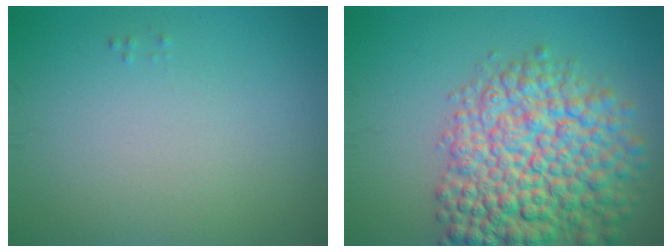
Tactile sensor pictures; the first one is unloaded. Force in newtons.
{"total": 10.3, "press": 10.3, "slide": 0.4}